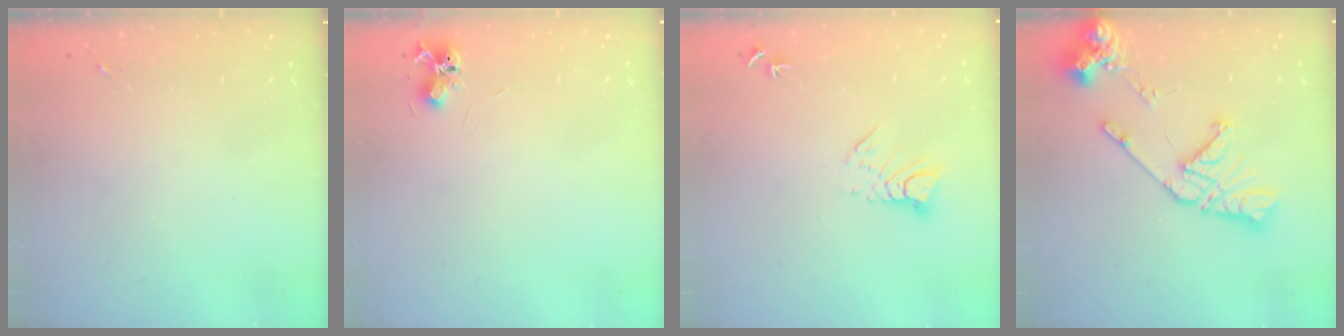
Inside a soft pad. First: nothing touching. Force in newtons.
{"total": 6.5, "press": 6.5, "slide": 0.8}
{"total": 6.6, "press": 6.6, "slide": 0.7}
{"total": 16.1, "press": 16.0, "slide": 2.0}